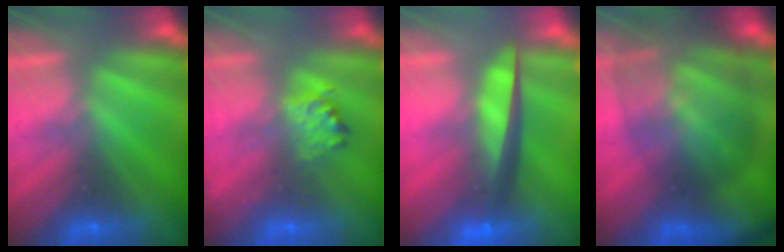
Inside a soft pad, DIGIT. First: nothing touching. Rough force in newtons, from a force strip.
{"total": 2.3}
{"total": 7.1}
{"total": 9.7}